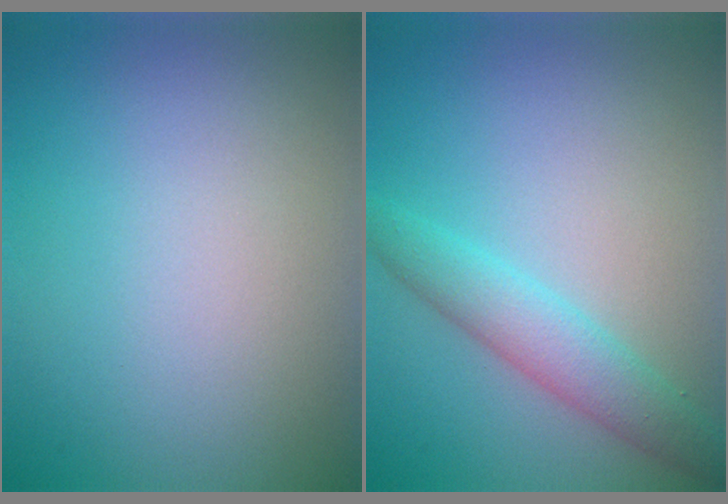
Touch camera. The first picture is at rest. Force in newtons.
{"total": 3.5, "press": 3.5, "slide": 0.1}